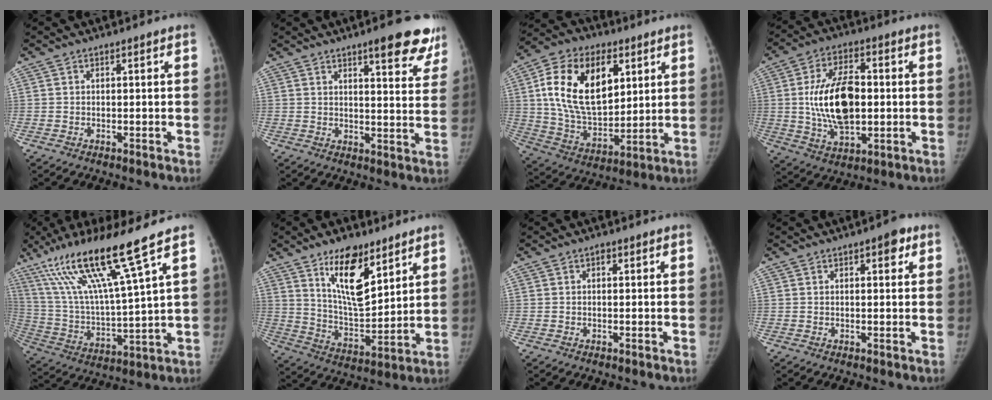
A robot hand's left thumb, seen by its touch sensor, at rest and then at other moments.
{"total": 12.3, "force": [8.7, 3.2, 8.1], "torque": [-0.054, -0.044, 0.100]}
{"total": 22.1, "force": [7.0, 13.1, 16.3], "torque": [-0.259, -0.021, 0.125]}
{"total": 15.6, "force": [0.4, 8.5, 13.1], "torque": [-0.215, 0.005, 0.011]}
{"total": 19.0, "force": [11.9, 0.1, 14.7], "torque": [-0.265, -0.053, 0.223]}
{"total": 14.1, "force": [8.4, 5.9, 9.7], "torque": [-0.131, -0.062, 0.153]}
{"total": 0.8, "force": [0.3, 0.6, 0.5], "torque": [-0.001, 0.002, 0.002]}
{"total": 2.9, "force": [1.4, 1.3, 2.2], "torque": [-0.013, 0.000, 0.012]}